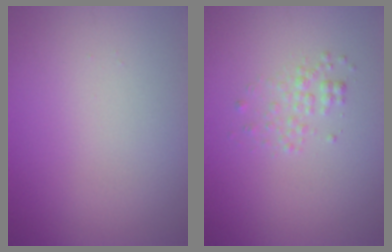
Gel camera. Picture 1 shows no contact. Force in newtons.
{"total": 1.4, "press": 1.4, "slide": 0.1}